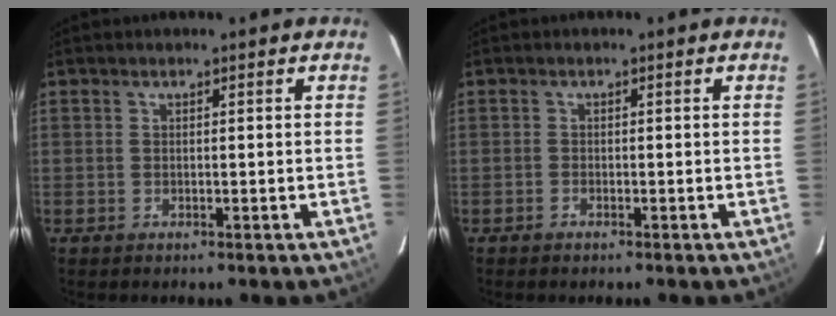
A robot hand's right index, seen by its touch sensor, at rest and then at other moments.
{"total": 0.8, "force": [-0.7, 0.4, 0.3], "torque": [-0.008, 0.000, -0.015]}